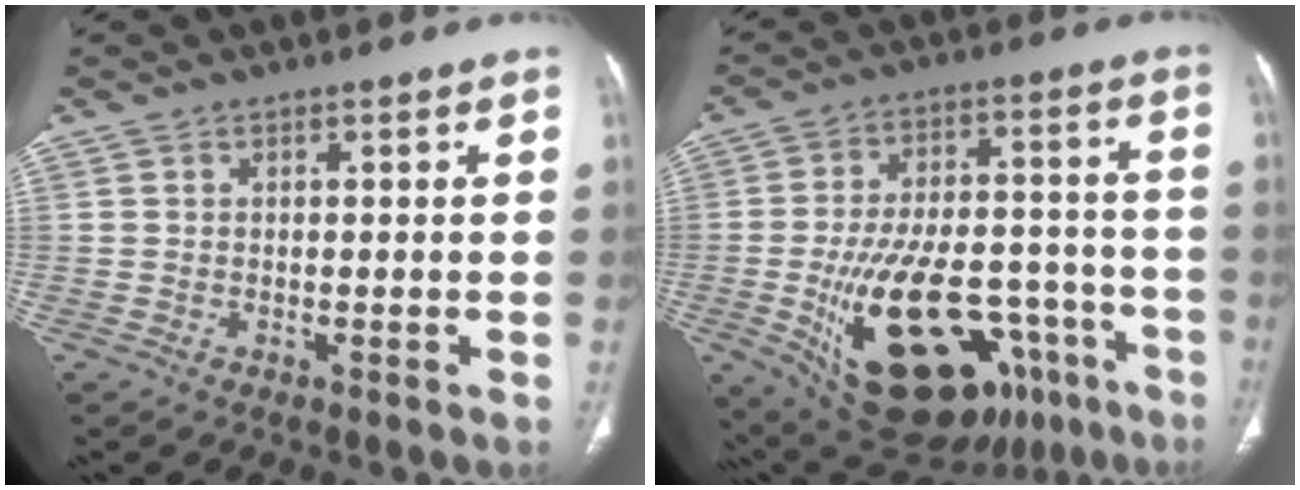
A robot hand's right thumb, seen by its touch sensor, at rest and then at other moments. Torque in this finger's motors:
{"motor_torque": [4.06, 0.95, 2.12, -0.65, 0.63]}